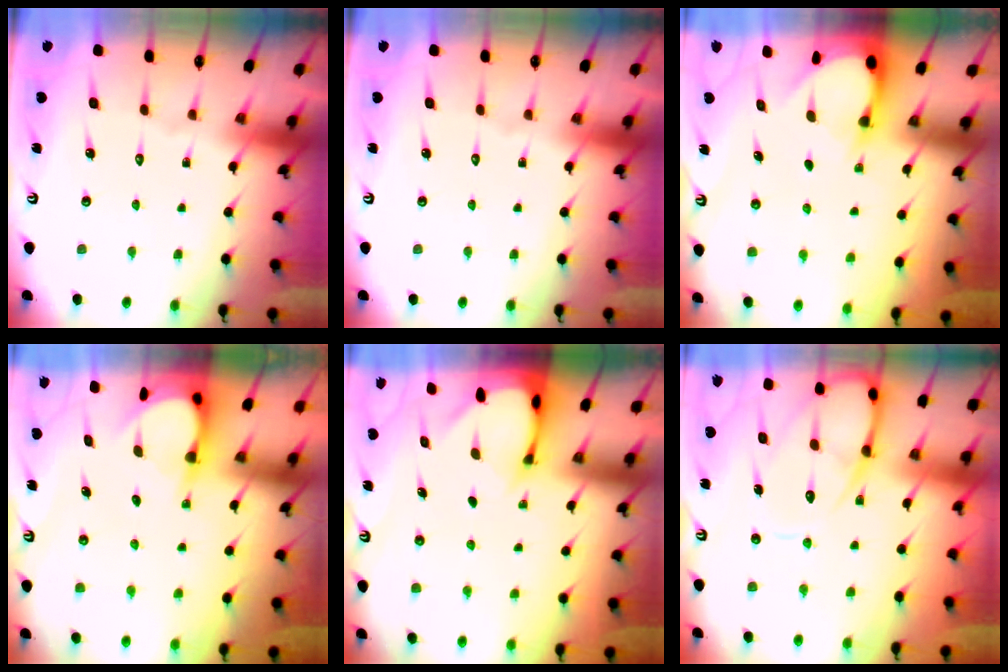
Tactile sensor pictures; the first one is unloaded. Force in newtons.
{"total": 0.0}
{"total": 2.9, "press": 2.9, "slide": 0.3}
{"total": 4.0, "press": 4.0, "slide": 0.2}
{"total": 2.0, "press": 2.0, "slide": 0.1}
{"total": 12.9, "press": 12.8, "slide": 1.4}